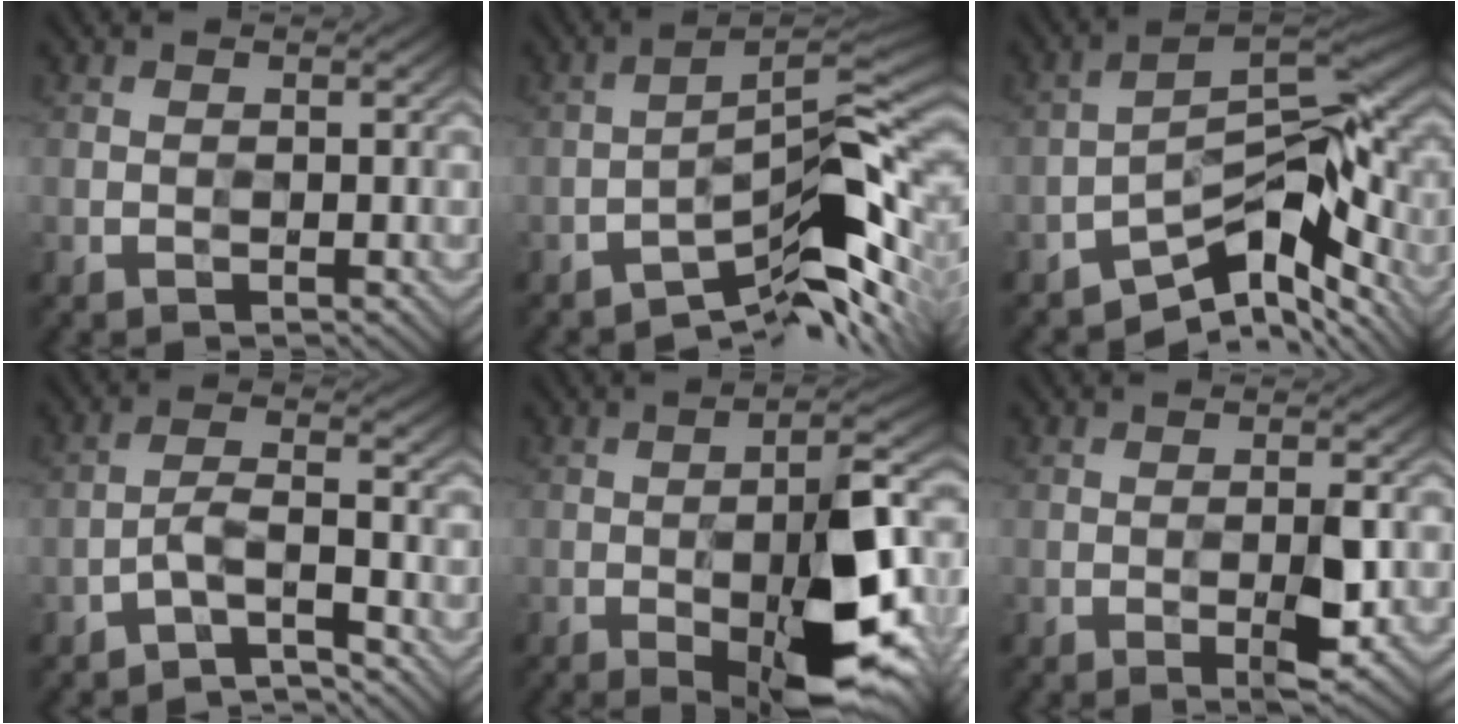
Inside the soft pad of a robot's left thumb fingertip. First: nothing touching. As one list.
[{"total": 9.9, "force": [-6.4, 1.8, 7.3], "torque": [-0.100, 0.014, -0.105]}, {"total": 9.1, "force": [-7.1, 2.6, 5.1], "torque": [-0.056, 0.014, -0.132]}, {"total": 3.1, "force": [-3.0, 0.0, 0.8], "torque": [-0.010, 0.015, -0.067]}, {"total": 13.0, "force": [-5.1, 3.6, 11.4], "torque": [-0.167, 0.002, -0.076]}, {"total": 3.0, "force": [-1.2, 0.2, 2.8], "torque": [-0.046, 0.005, -0.014]}]